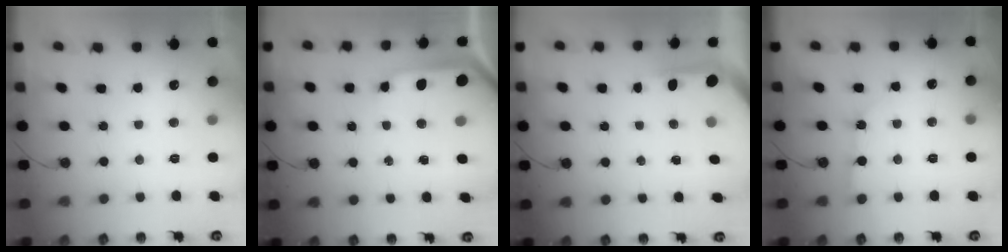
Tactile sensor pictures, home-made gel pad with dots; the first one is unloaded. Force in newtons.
{"total": 9.6, "press": 9.6, "slide": 1.2}
{"total": 3.9, "press": 3.9, "slide": 0.3}
{"total": 3.3, "press": 3.3, "slide": 0.5}